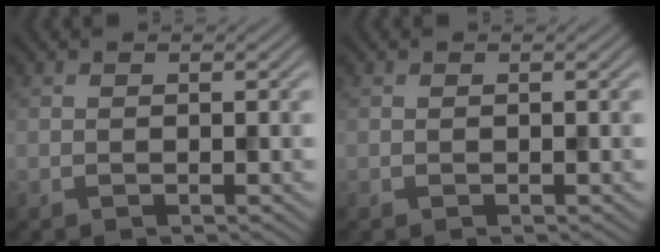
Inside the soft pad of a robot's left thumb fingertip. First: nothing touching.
{"total": 0.0}